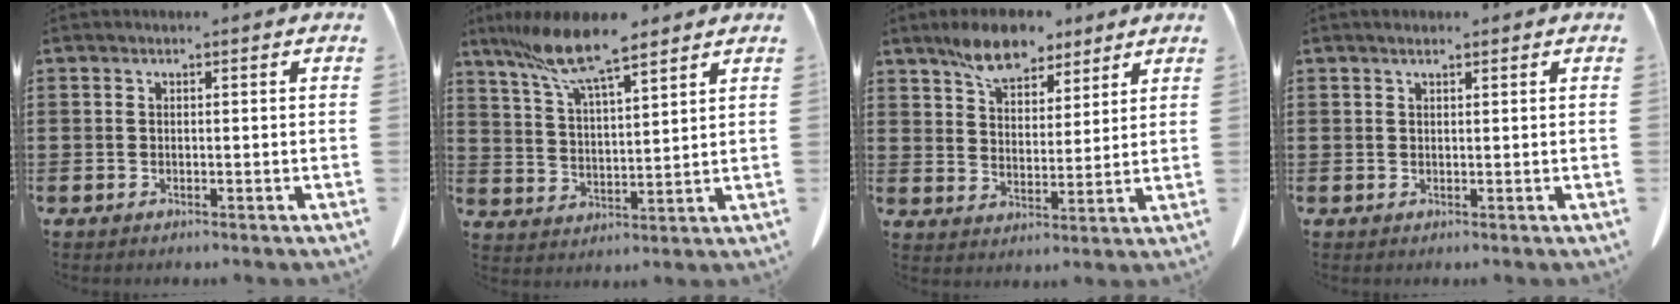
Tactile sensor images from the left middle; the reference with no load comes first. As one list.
[{"total": 9.9, "force": [7.8, 1.1, 6.0], "torque": [-0.138, -0.024, 0.139]}, {"total": 7.7, "force": [6.3, 3.1, 3.2], "torque": [-0.076, -0.008, 0.116]}, {"total": 1.1, "force": [0.8, 0.3, 0.7], "torque": [-0.015, 0.001, 0.014]}]